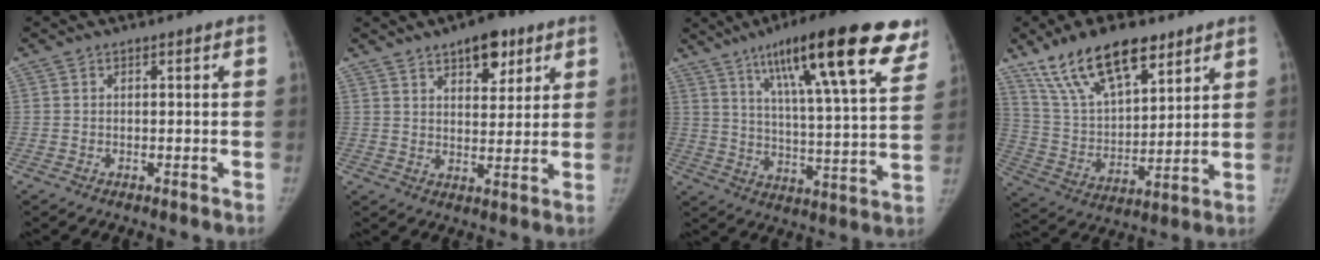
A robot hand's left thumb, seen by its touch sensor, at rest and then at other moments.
{"total": 8.9, "force": [5.4, 4.3, 5.6], "torque": [-0.052, -0.026, 0.079]}
{"total": 26.2, "force": [15.2, 5.2, 20.7], "torque": [-0.292, -0.032, 0.226]}
{"total": 18.7, "force": [12.4, 8.0, 11.5], "torque": [-0.171, -0.046, 0.236]}